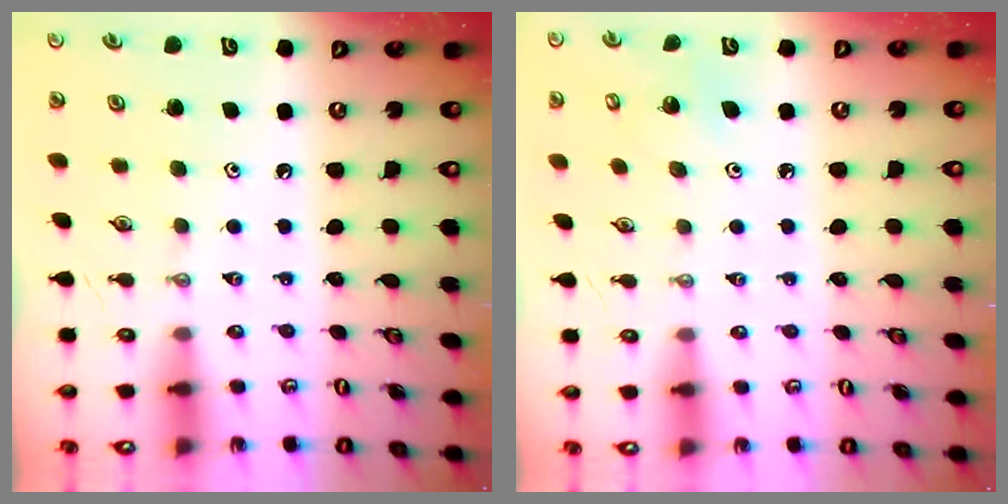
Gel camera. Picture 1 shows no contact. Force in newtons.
{"total": 4.7, "press": 4.7, "slide": 0.4}